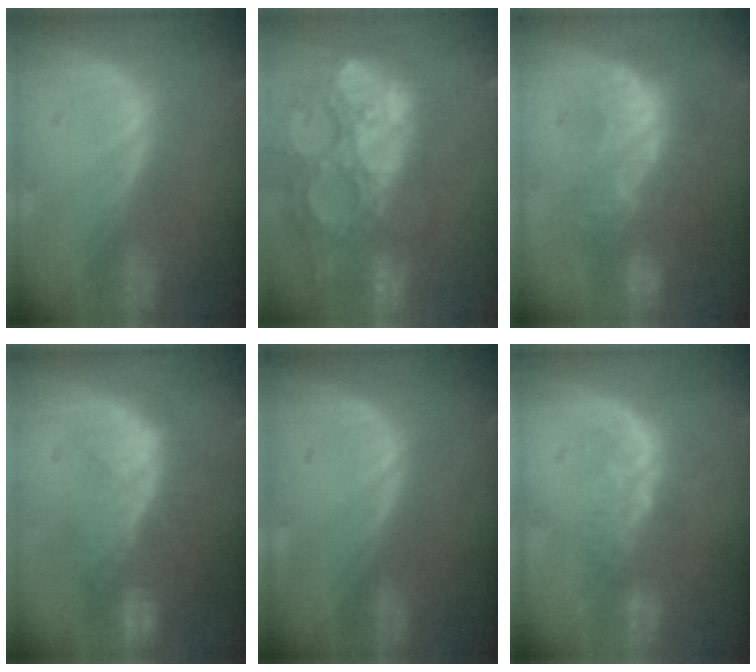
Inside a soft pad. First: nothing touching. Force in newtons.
{"total": 15.7, "press": 12.9, "slide": 8.9}
{"total": 9.5, "press": 8.8, "slide": 3.7}
{"total": 10.4, "press": 8.9, "slide": 5.4}
{"total": 0.0}
{"total": 4.4, "press": 4.0, "slide": 1.9}